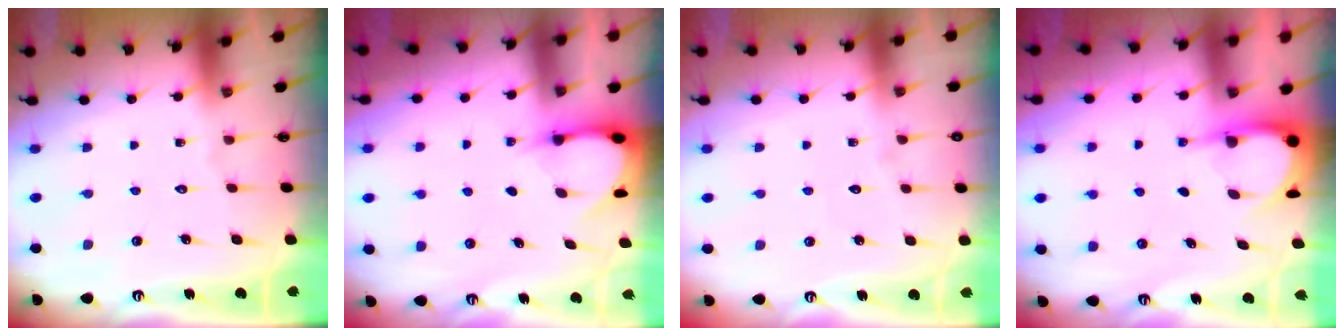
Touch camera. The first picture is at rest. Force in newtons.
{"total": 3.1, "press": 3.1, "slide": 0.3}
{"total": 2.8, "press": 2.8, "slide": 0.3}
{"total": 4.3, "press": 4.3, "slide": 0.7}